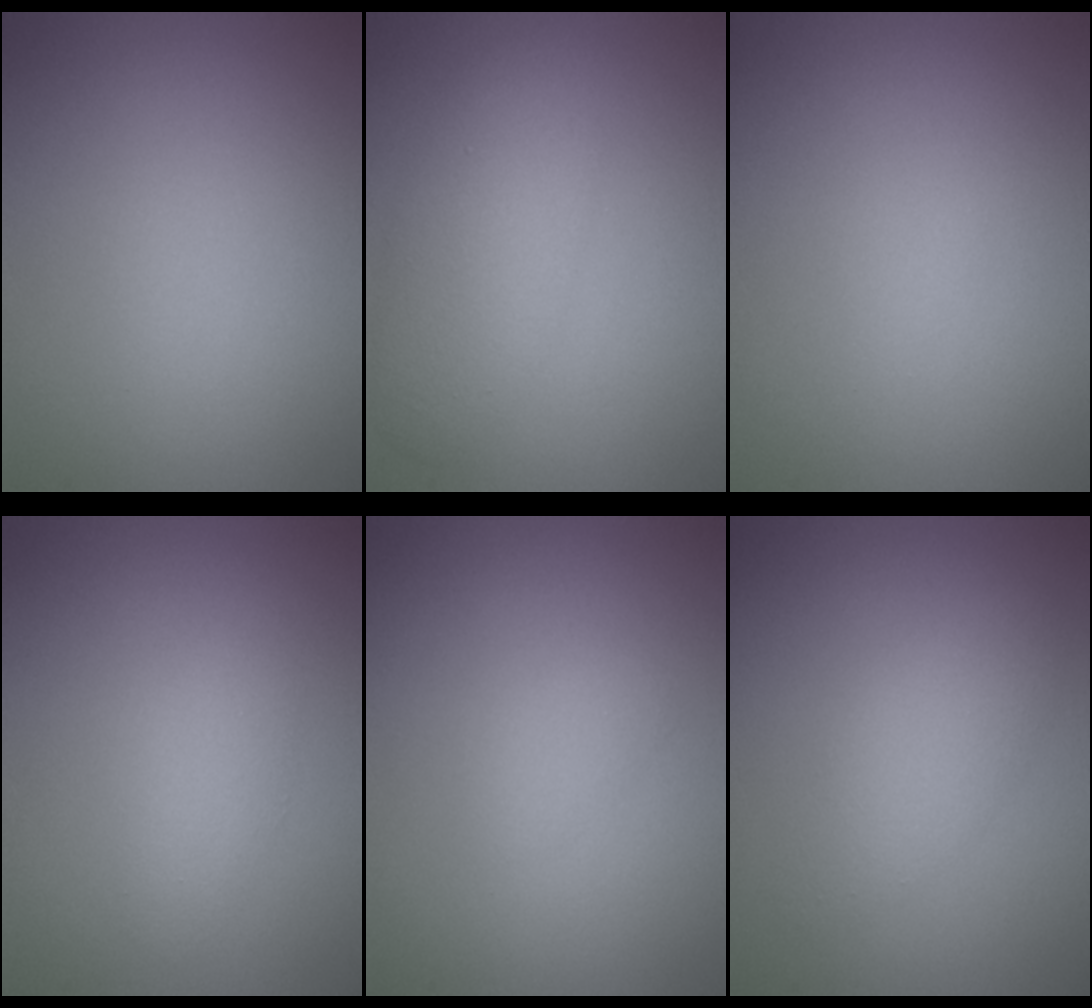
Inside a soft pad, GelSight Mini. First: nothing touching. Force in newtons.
{"total": 4.0, "press": 4.0, "slide": 0.1}
{"total": 0.0}
{"total": 1.6, "press": 1.6, "slide": 0.0}
{"total": 0.8, "press": 0.8, "slide": 0.0}
{"total": 2.7, "press": 2.7, "slide": 0.2}